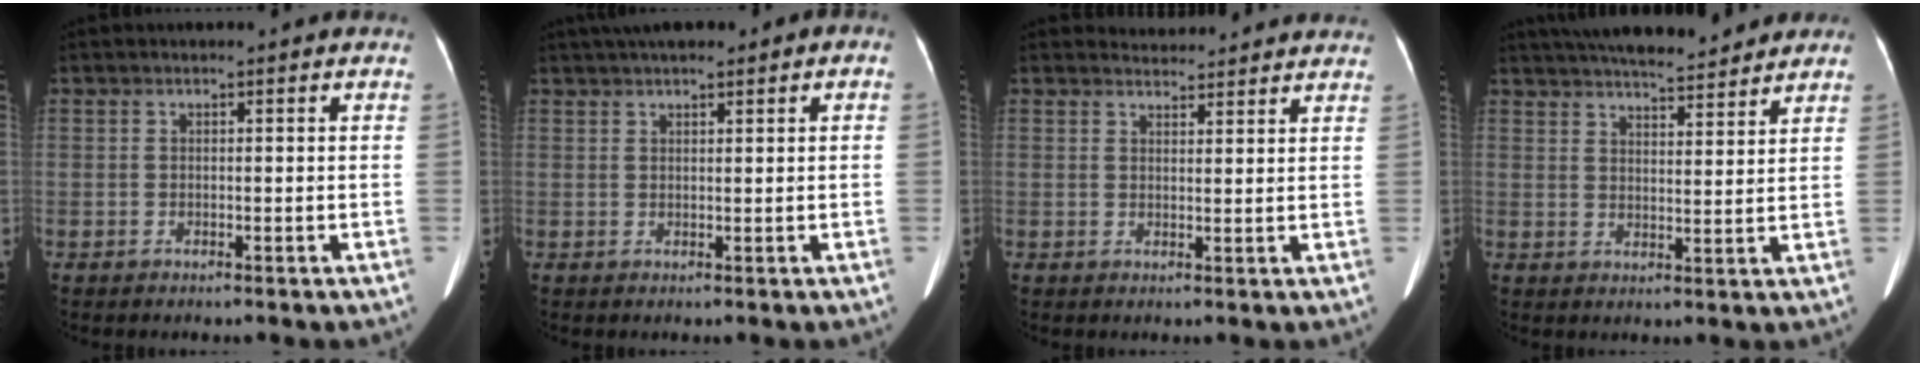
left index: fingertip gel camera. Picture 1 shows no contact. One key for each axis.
{"total": 6.0, "fx": 3.6, "fy": 1.7, "fz": 4.5, "tx": -0.078, "ty": 0.028, "tz": 0.054}
{"total": 5.7, "fx": 5.6, "fy": 1.0, "fz": 0.6, "tx": -0.008, "ty": 0.018, "tz": 0.060}
{"total": 15.4, "fx": 13.6, "fy": 2.7, "fz": 6.6, "tx": -0.112, "ty": 0.021, "tz": 0.197}